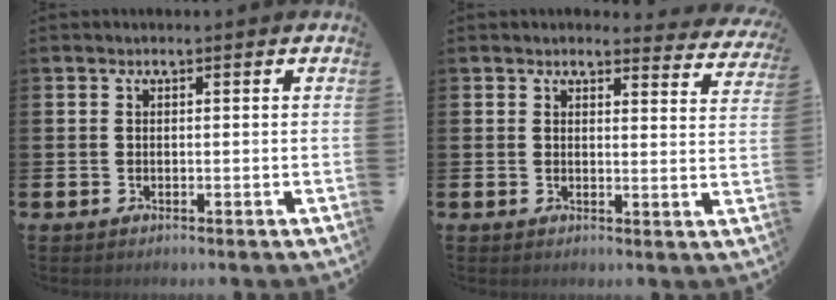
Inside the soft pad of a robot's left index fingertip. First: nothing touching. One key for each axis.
{"total": 2.9, "fx": 2.8, "fy": 0.5, "fz": 0.1, "tx": -0.001, "ty": -0.017, "tz": 0.049}